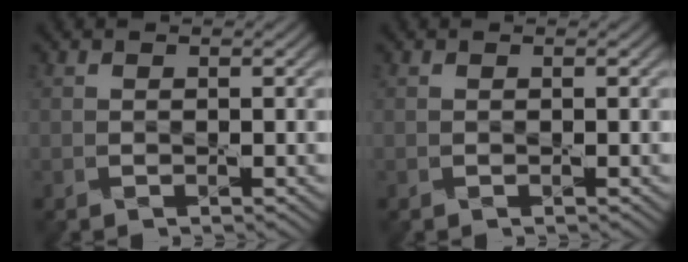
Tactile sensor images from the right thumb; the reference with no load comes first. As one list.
[{"total": 0.0}]